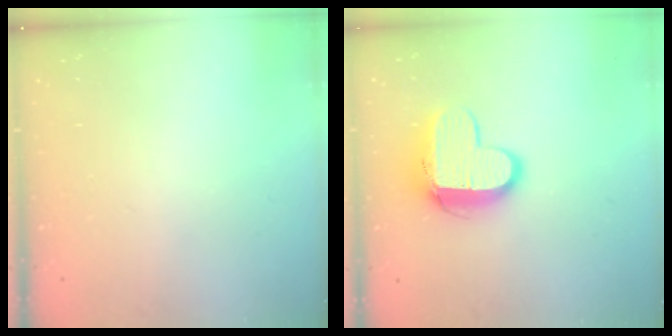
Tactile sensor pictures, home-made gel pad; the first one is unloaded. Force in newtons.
{"total": 11.2, "press": 11.2, "slide": 1.1}